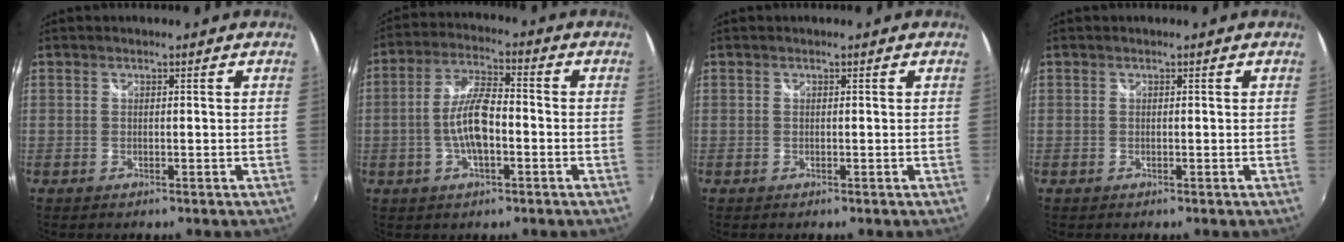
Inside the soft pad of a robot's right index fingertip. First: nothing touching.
{"total": 8.7, "force": [-2.2, 2.9, 7.9], "torque": [-0.159, 0.008, -0.041]}
{"total": 0.0}
{"total": 0.0}